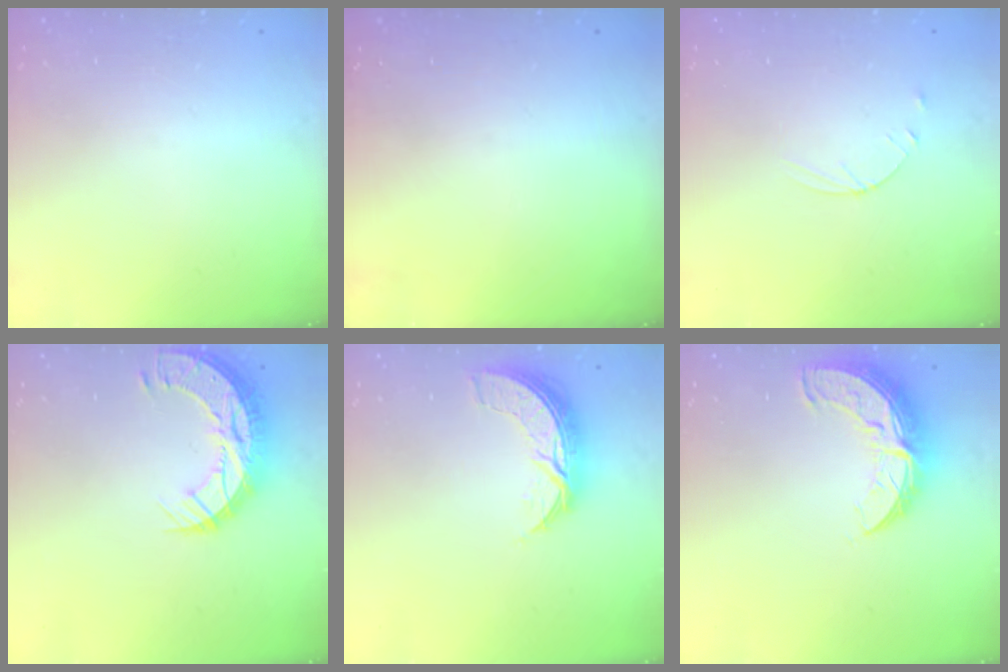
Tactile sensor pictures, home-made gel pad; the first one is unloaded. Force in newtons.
{"total": 0.0}
{"total": 4.5, "press": 4.4, "slide": 0.4}
{"total": 11.7, "press": 11.7, "slide": 0.8}
{"total": 8.2, "press": 8.1, "slide": 0.6}
{"total": 12.2, "press": 12.2, "slide": 1.1}